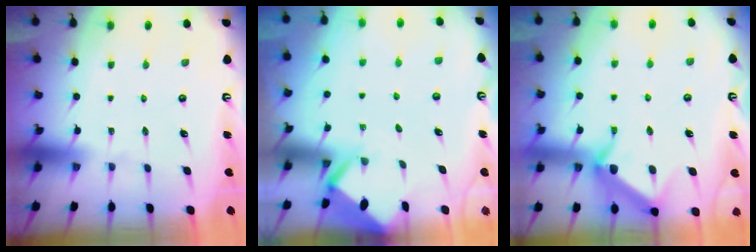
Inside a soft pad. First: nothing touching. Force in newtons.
{"total": 2.5, "press": 2.5, "slide": 0.1}
{"total": 11.8, "press": 11.7, "slide": 0.3}